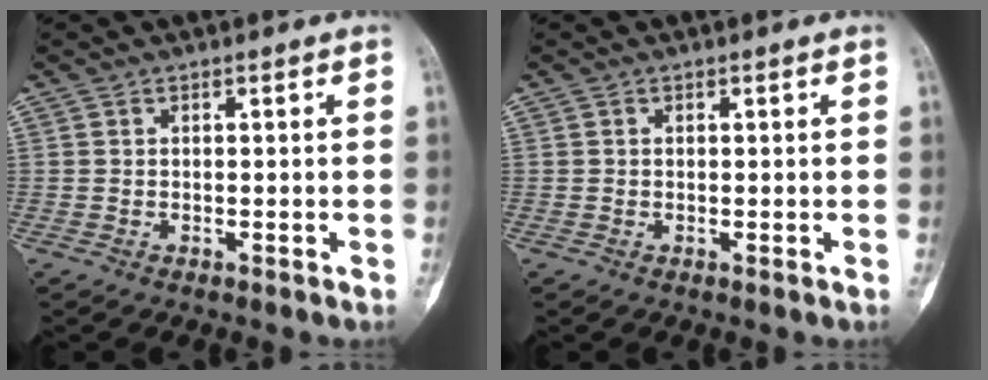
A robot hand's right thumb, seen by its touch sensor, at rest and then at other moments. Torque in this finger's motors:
{"motor_torque": [0.17, 0.38, -0.19, -0.02, -0.03]}